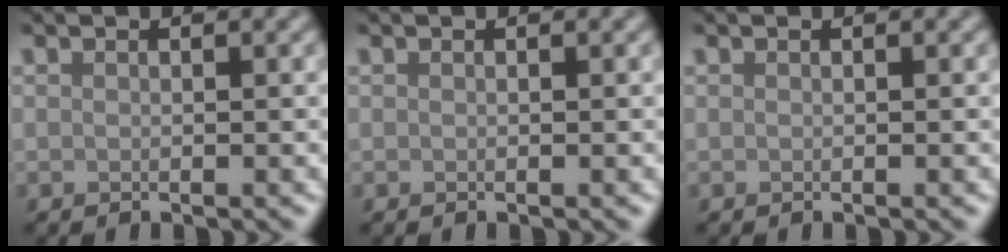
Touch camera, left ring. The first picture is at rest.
{"total": 0.0}
{"total": 0.0}